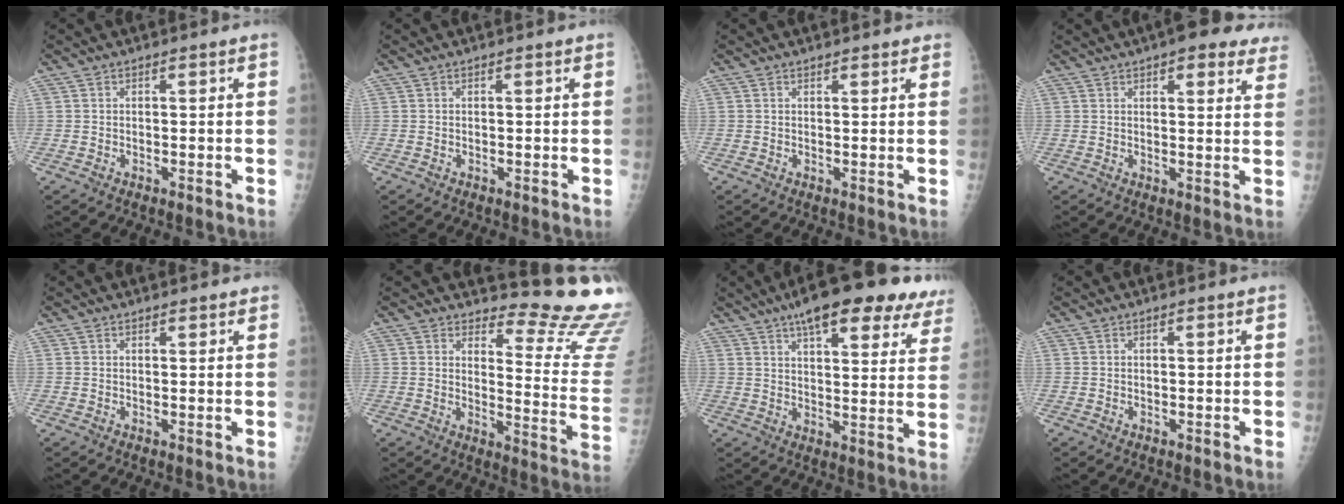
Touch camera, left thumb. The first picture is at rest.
{"total": 0.0}
{"total": 1.5, "force": [1.3, 0.5, 0.6], "torque": [-0.001, -0.004, 0.014]}
{"total": 13.0, "force": [9.4, 3.9, 8.1], "torque": [-0.066, -0.022, 0.101]}
{"total": 1.3, "force": [1.1, 0.4, 0.5], "torque": [-0.004, -0.004, 0.014]}
{"total": 15.6, "force": [15.2, 1.3, 2.9], "torque": [-0.005, -0.201, 0.162]}
{"total": 22.2, "force": [15.5, 6.8, 14.3], "torque": [-0.168, -0.030, 0.199]}
{"total": 0.0}